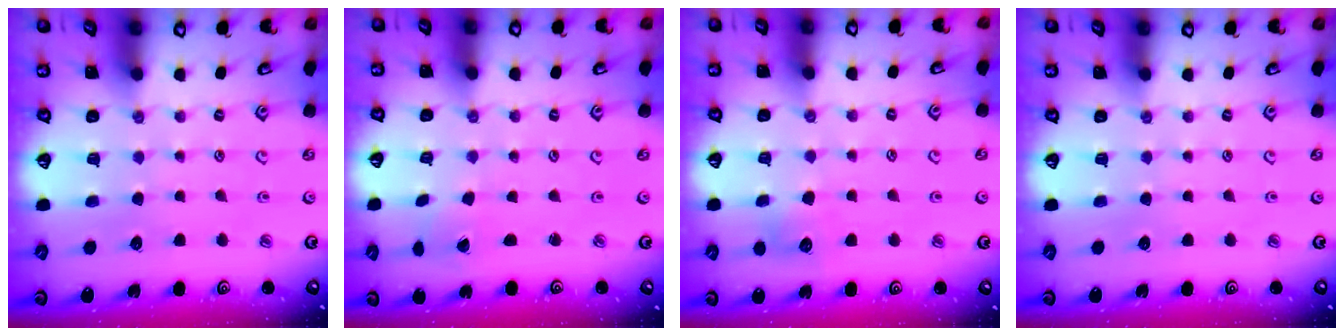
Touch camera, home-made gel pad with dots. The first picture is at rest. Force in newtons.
{"total": 0.0}
{"total": 6.3, "press": 6.2, "slide": 0.9}
{"total": 0.0}